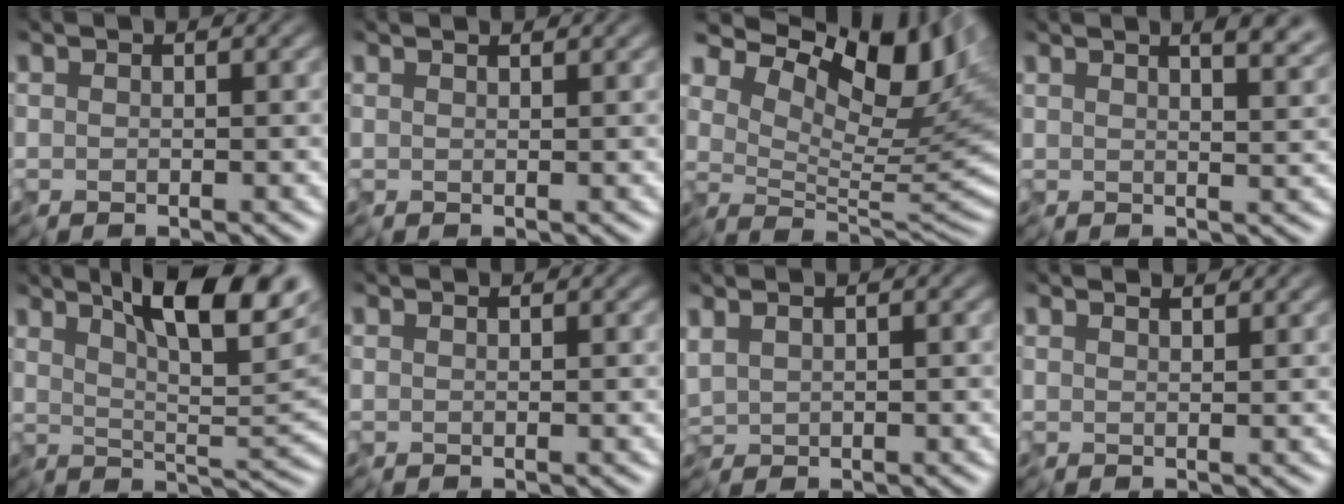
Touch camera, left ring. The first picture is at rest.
{"total": 1.7, "force": [1.4, 0.5, 0.9], "torque": [-0.008, 0.008, 0.002]}
{"total": 13.5, "force": [7.3, 5.7, 9.8], "torque": [-0.163, 0.024, 0.115]}
{"total": 7.5, "force": [4.6, 3.2, 5.0], "torque": [-0.050, 0.034, 0.030]}
{"total": 10.2, "force": [5.4, 3.0, 8.1], "torque": [-0.119, 0.004, 0.080]}
{"total": 1.1, "force": [0.9, 0.3, 0.6], "torque": [-0.003, 0.002, 0.001]}
{"total": 1.3, "force": [0.6, 0.7, 1.0], "torque": [-0.027, 0.004, 0.014]}
{"total": 3.0, "force": [2.4, 0.9, 1.5], "torque": [-0.014, 0.014, 0.009]}